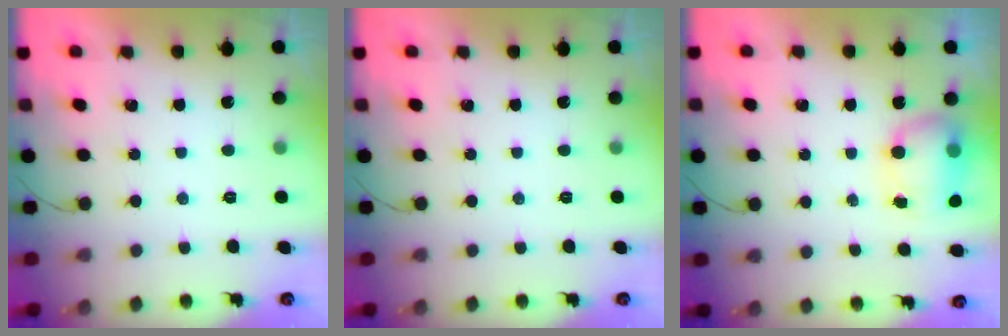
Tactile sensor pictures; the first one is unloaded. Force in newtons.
{"total": 0.0}
{"total": 7.4, "press": 7.3, "slide": 0.9}